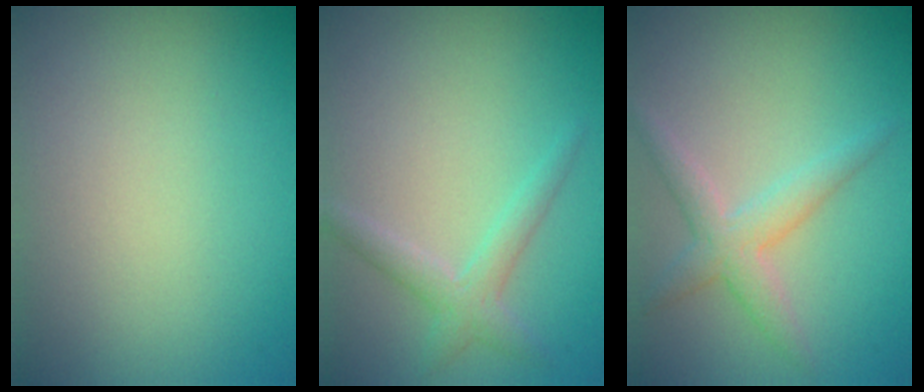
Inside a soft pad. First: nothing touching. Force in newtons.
{"total": 3.3, "press": 3.3, "slide": 0.2}
{"total": 2.7, "press": 2.7, "slide": 0.0}